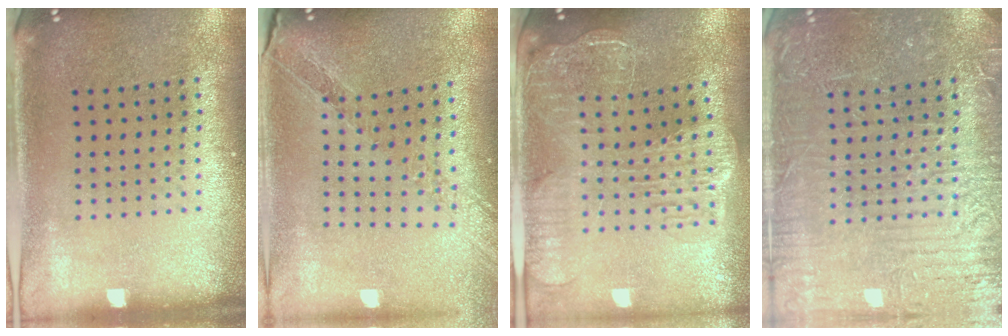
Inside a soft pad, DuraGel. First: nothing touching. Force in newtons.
{"total": 1.2, "press": 1.2, "slide": 0.2}
{"total": 2.7, "press": 2.3, "slide": 1.4}
{"total": 4.5, "press": 4.5, "slide": 0.6}